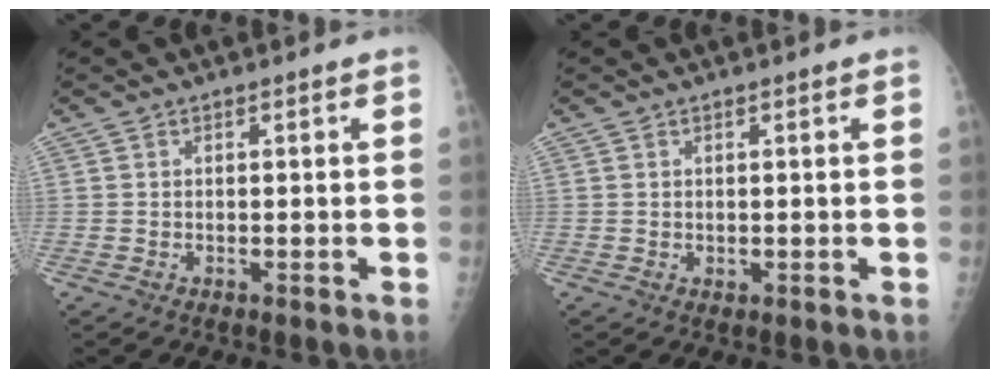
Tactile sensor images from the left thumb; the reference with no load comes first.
{"total": 0.8, "force": [0.4, 0.4, 0.5], "torque": [-0.006, -0.003, 0.006]}